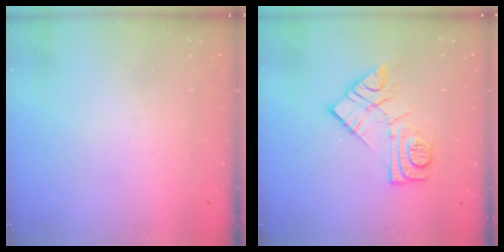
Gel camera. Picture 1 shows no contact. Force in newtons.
{"total": 11.6, "press": 11.6, "slide": 0.6}